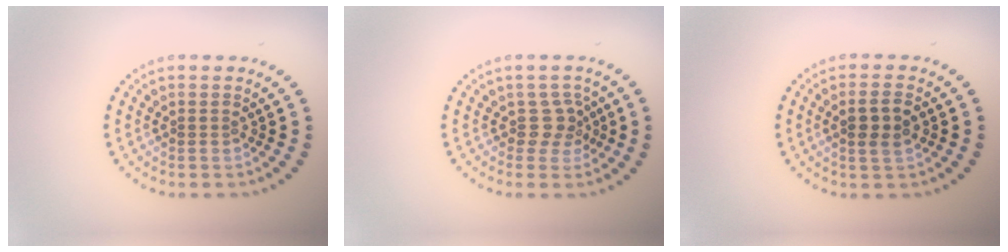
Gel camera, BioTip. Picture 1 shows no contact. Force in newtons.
{"total": 2.0, "press": 1.5, "slide": 1.3}
{"total": 2.4, "press": 2.3, "slide": 0.6}